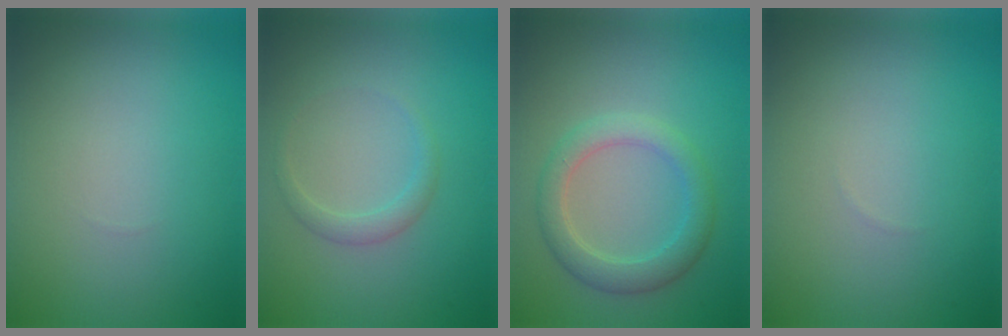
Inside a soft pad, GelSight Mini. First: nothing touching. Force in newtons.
{"total": 1.4, "press": 1.4, "slide": 0.0}
{"total": 3.3, "press": 3.3, "slide": 0.0}
{"total": 0.0}